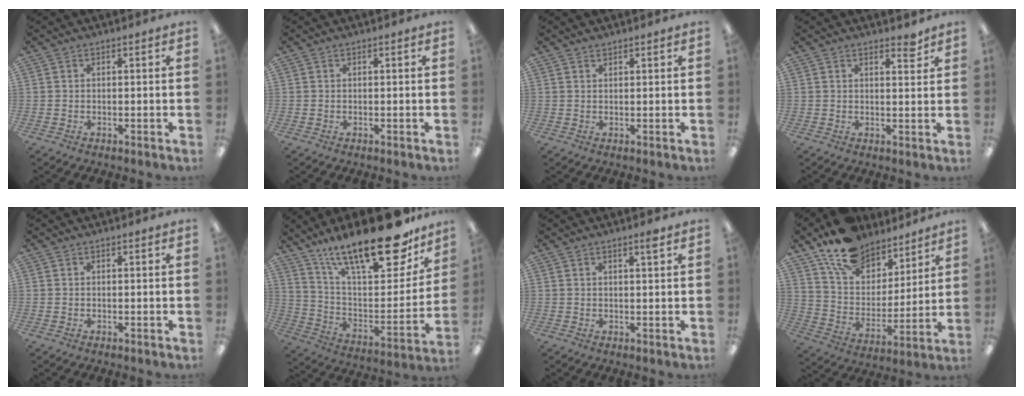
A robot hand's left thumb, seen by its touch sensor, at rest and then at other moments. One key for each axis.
{"total": 0.0}
{"total": 1.0, "fx": 0.9, "fy": 0.1, "fz": 0.0, "tx": -0.001, "ty": -0.001, "tz": 0.018}
{"total": 2.9, "fx": 2.4, "fy": 0.8, "fz": 1.3, "tx": -0.005, "ty": -0.016, "tz": 0.038}
{"total": 0.0}
{"total": 25.4, "fx": 17.5, "fy": 8.9, "fz": 16.2, "tx": -0.244, "ty": -0.114, "tz": 0.296}
{"total": 2.3, "fx": 1.6, "fy": 0.1, "fz": 1.7, "tx": -0.028, "ty": -0.003, "tz": 0.025}
{"total": 15.8, "fx": 12.7, "fy": 8.2, "fz": 4.6, "tx": -0.101, "ty": -0.085, "tz": 0.237}